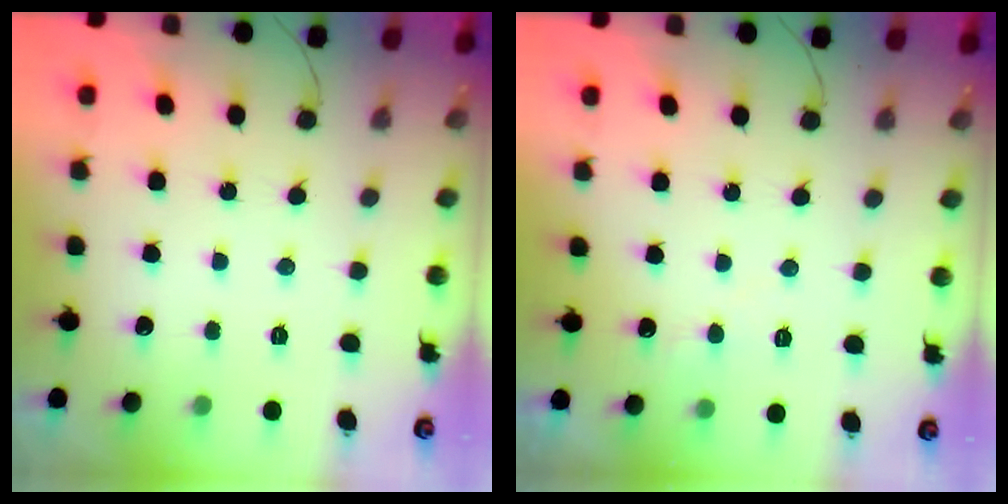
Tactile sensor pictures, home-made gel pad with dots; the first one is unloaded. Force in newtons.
{"total": 3.8, "press": 3.7, "slide": 0.2}